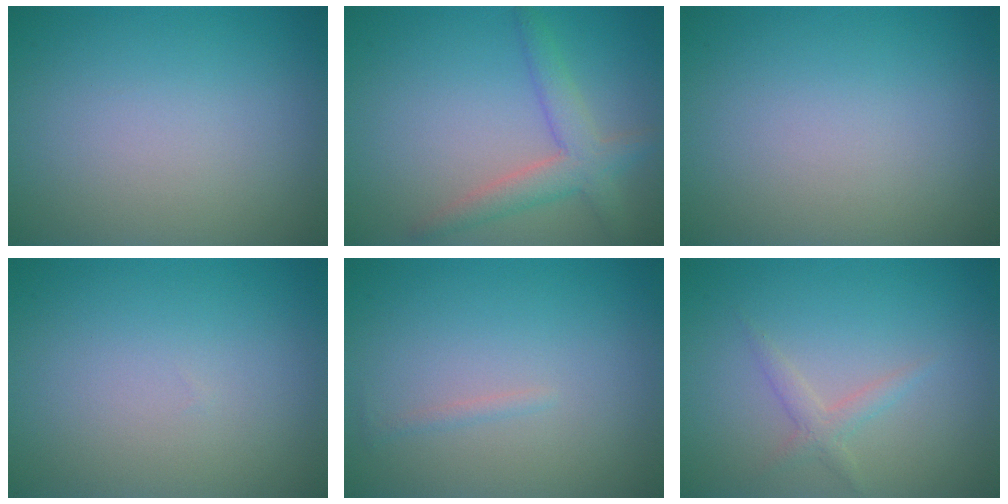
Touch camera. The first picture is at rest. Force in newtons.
{"total": 3.4, "press": 3.4, "slide": 0.3}
{"total": 0.0}
{"total": 0.0}
{"total": 0.6, "press": 0.6, "slide": 0.0}
{"total": 1.5, "press": 1.5, "slide": 0.0}